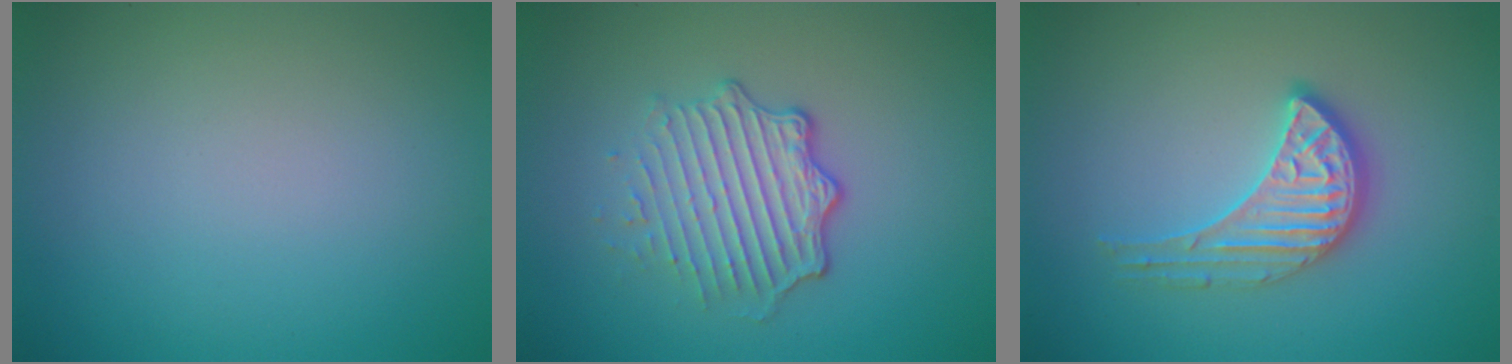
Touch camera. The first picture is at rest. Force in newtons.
{"total": 4.7, "press": 3.4, "slide": 3.2}
{"total": 3.2, "press": 3.1, "slide": 1.0}